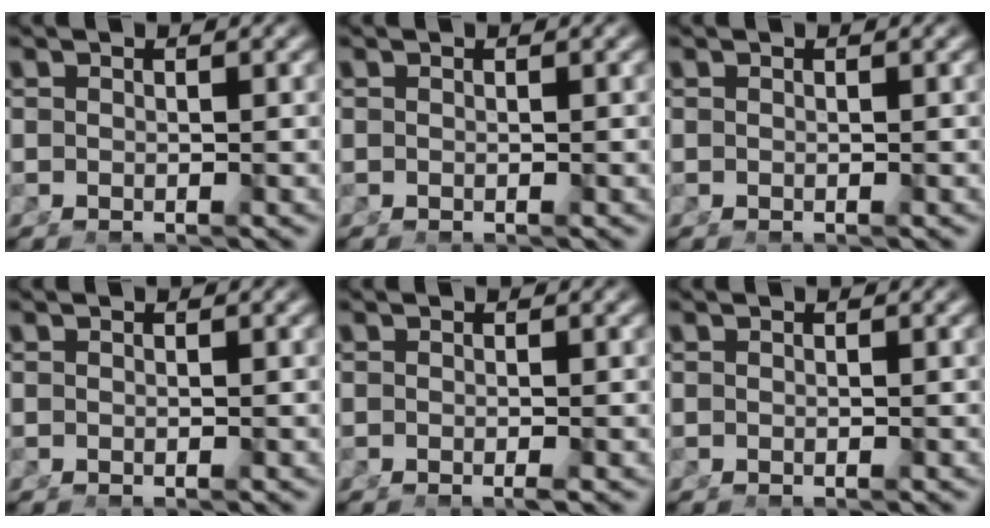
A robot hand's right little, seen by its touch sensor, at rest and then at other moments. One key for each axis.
{"total": 0.0}
{"total": 0.0}
{"total": 0.0}
{"total": 0.5, "fx": -0.4, "fy": 0.0, "fz": 0.4, "tx": -0.004, "ty": 0.001, "tz": -0.009}
{"total": 0.0}